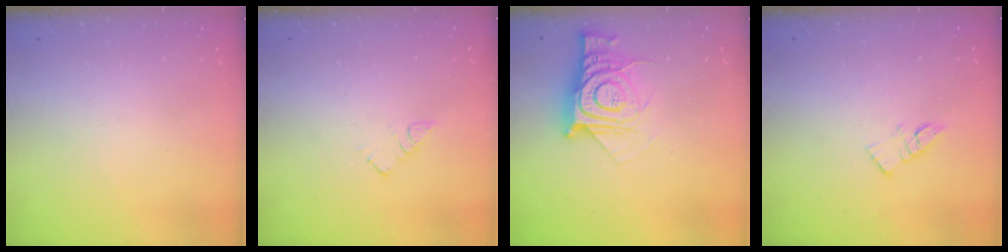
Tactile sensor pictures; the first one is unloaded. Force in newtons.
{"total": 3.6, "press": 3.6, "slide": 0.2}
{"total": 14.2, "press": 14.2, "slide": 1.2}
{"total": 5.7, "press": 5.7, "slide": 0.2}